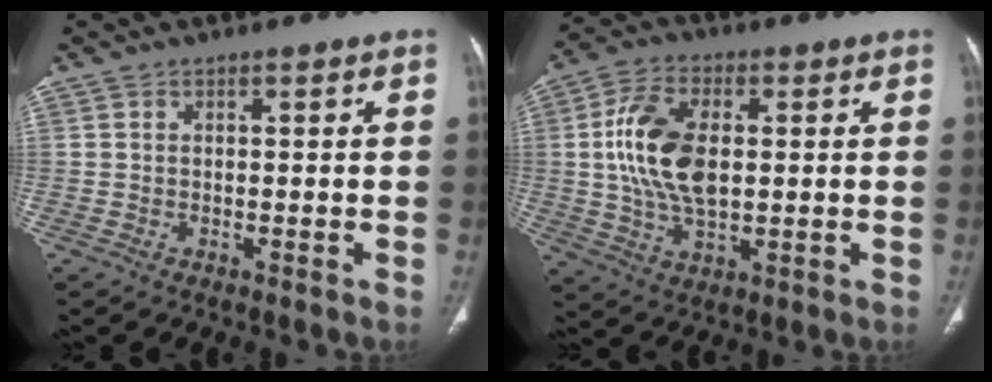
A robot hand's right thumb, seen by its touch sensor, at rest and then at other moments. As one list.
[{"total": 13.8, "force": [1.4, 7.9, 11.3], "torque": [-0.216, 0.005, 0.026]}]